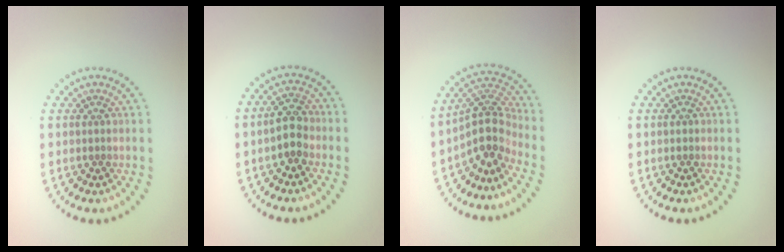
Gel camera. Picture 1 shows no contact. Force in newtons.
{"total": 2.9, "press": 2.8, "slide": 0.9}
{"total": 4.4, "press": 3.3, "slide": 2.9}
{"total": 0.6, "press": 0.6, "slide": 0.1}